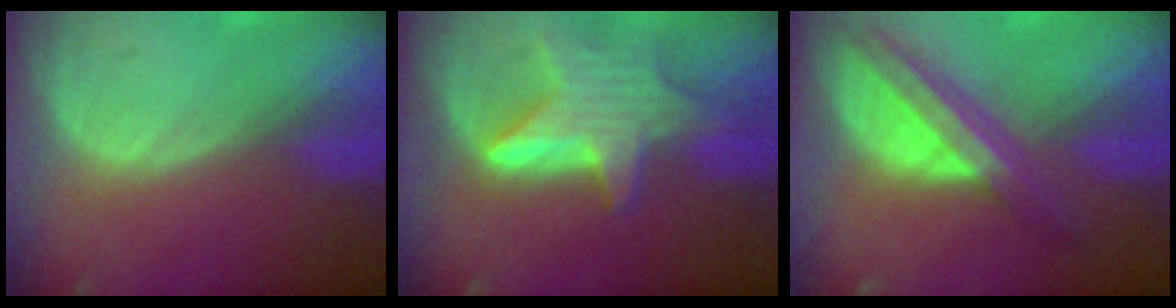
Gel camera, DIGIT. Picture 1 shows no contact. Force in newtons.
{"total": 8.1, "press": 8.0, "slide": 0.6}
{"total": 8.1, "press": 6.9, "slide": 4.4}